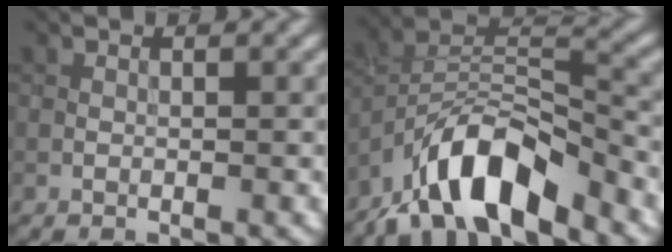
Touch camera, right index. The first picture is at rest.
{"total": 10.0, "force": [-7.1, 3.3, 6.3], "torque": [-0.102, 0.006, -0.138]}